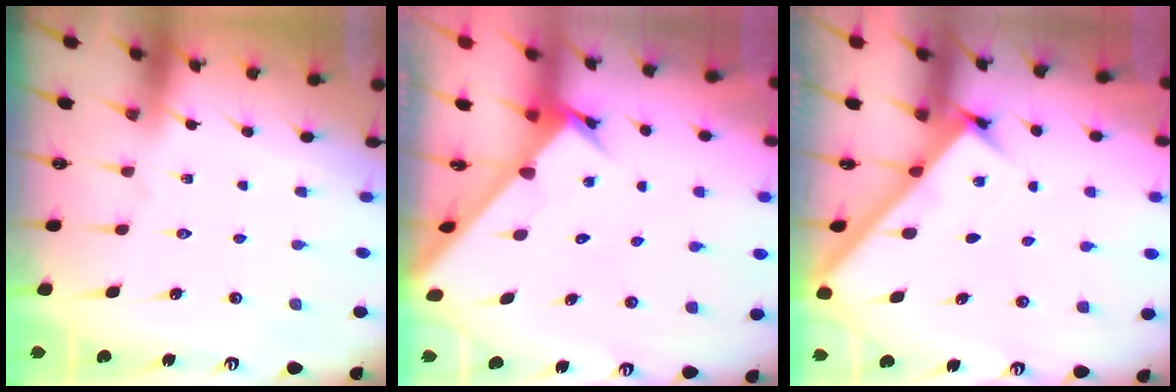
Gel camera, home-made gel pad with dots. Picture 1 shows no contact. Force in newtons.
{"total": 2.6, "press": 2.5, "slide": 0.3}
{"total": 2.9, "press": 2.8, "slide": 0.4}